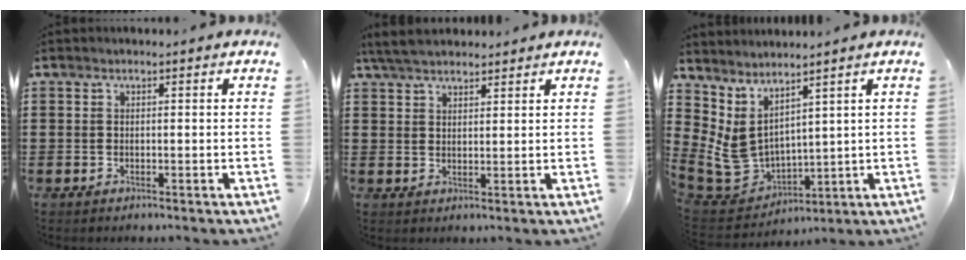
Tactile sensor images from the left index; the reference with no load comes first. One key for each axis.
{"total": 4.3, "fx": 3.8, "fy": 1.2, "fz": 1.6, "tx": -0.042, "ty": -0.002, "tz": 0.074}
{"total": 6.4, "fx": 2.7, "fy": 4.3, "fz": 3.9, "tx": -0.124, "ty": -0.030, "tz": 0.052}